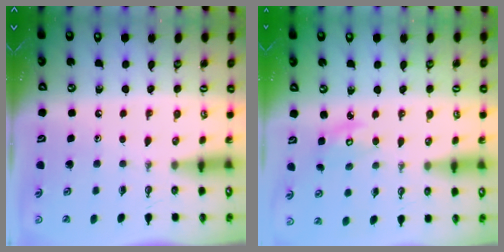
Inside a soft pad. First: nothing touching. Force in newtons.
{"total": 3.2, "press": 3.2, "slide": 0.2}